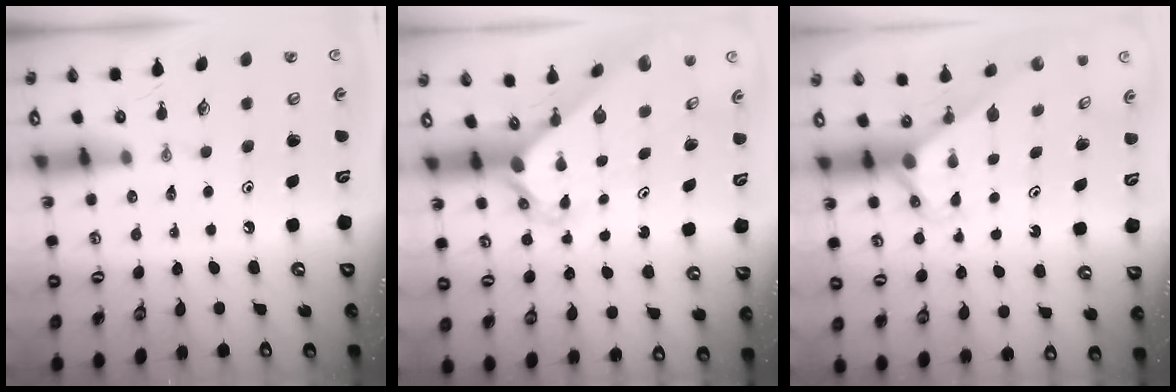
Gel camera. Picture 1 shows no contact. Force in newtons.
{"total": 2.6, "press": 2.6, "slide": 0.2}
{"total": 2.9, "press": 2.9, "slide": 0.0}